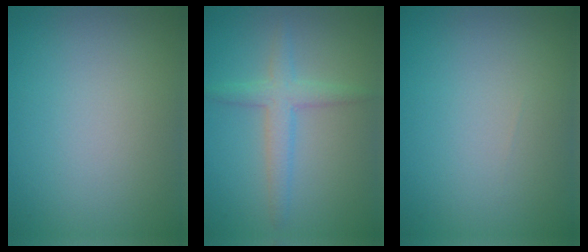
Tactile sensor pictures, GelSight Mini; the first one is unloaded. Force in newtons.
{"total": 2.7, "press": 2.7, "slide": 0.2}
{"total": 0.0}